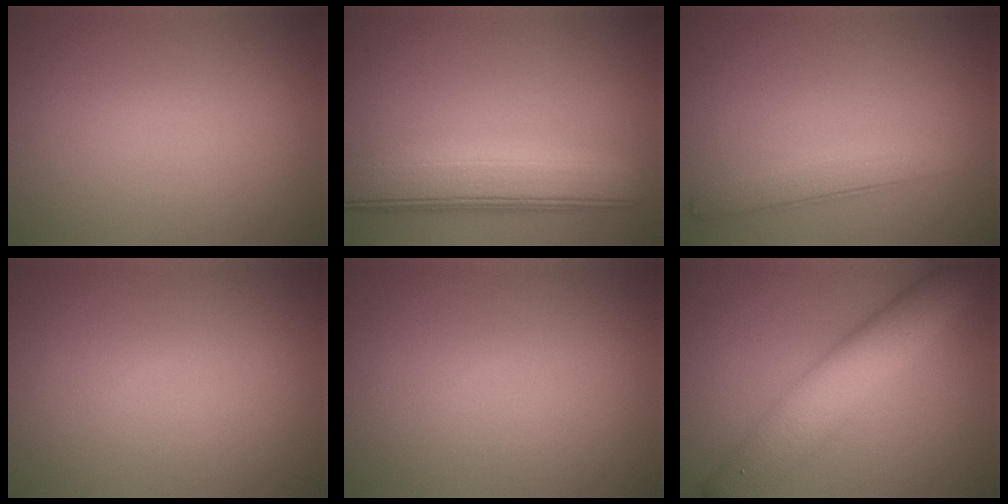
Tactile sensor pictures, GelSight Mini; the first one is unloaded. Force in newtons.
{"total": 7.4, "press": 7.3, "slide": 0.7}
{"total": 2.5, "press": 2.4, "slide": 0.1}
{"total": 0.0}
{"total": 0.0}
{"total": 7.1, "press": 7.1, "slide": 0.4}